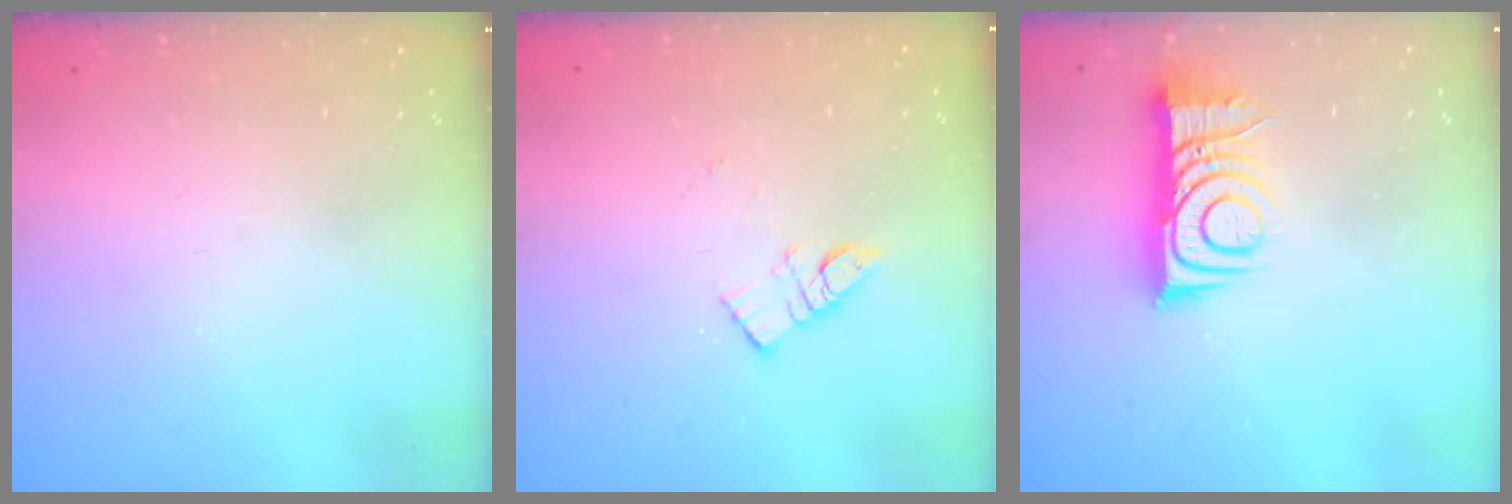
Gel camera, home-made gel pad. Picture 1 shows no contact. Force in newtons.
{"total": 7.1, "press": 7.1, "slide": 0.2}
{"total": 9.6, "press": 9.6, "slide": 0.7}